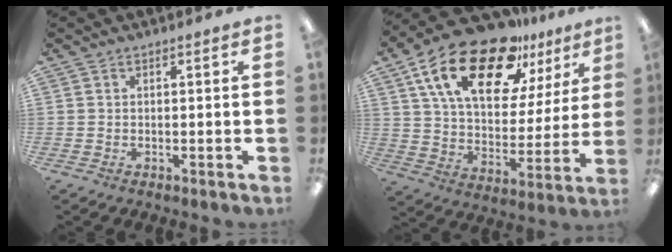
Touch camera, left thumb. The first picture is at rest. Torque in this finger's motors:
{"motor_torque": [0.82, 0.88, 1.66, -1.11, 0.57]}